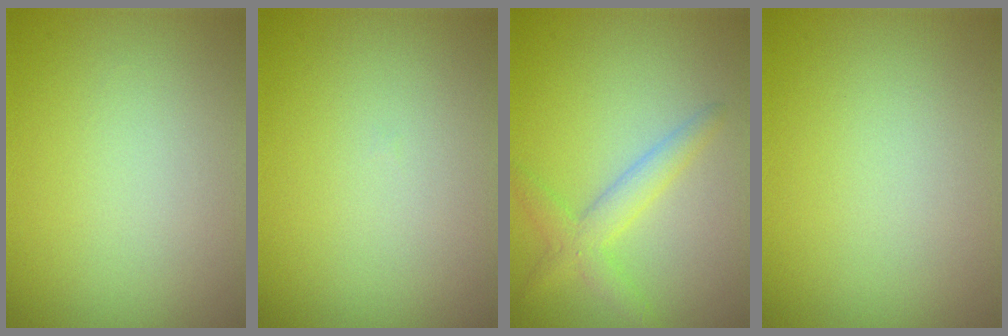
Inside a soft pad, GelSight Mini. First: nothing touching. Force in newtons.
{"total": 0.0}
{"total": 2.7, "press": 2.7, "slide": 0.1}
{"total": 0.0}